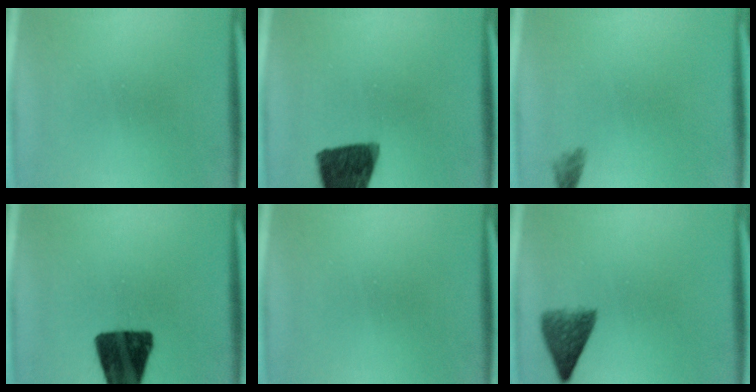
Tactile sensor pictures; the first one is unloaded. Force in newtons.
{"total": 13.0}
{"total": 1.6}
{"total": 15.1}
{"total": 0.0}
{"total": 5.2}